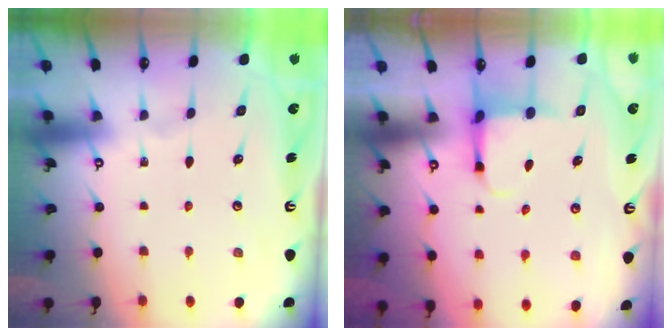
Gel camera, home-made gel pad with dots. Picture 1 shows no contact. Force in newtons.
{"total": 4.0, "press": 3.7, "slide": 1.3}